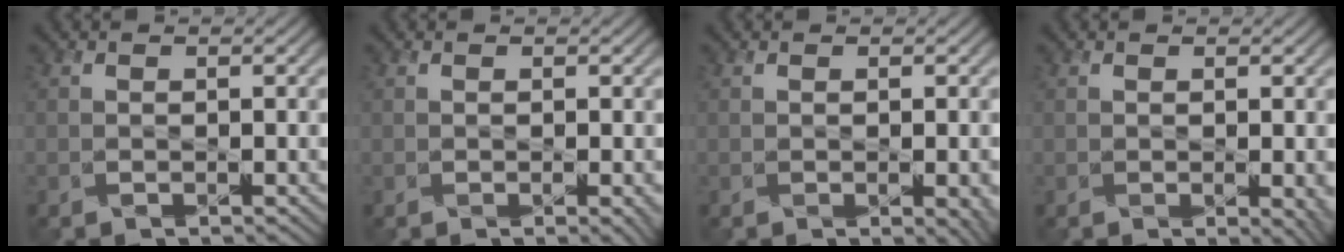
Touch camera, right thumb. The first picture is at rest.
{"total": 1.9, "force": [-0.4, 0.5, 1.8], "torque": [-0.021, -0.001, -0.002]}
{"total": 3.4, "force": [-0.9, 1.2, 3.0], "torque": [-0.030, -0.008, 0.003]}
{"total": 2.9, "force": [-0.6, 0.9, 2.7], "torque": [-0.034, -0.008, 0.002]}